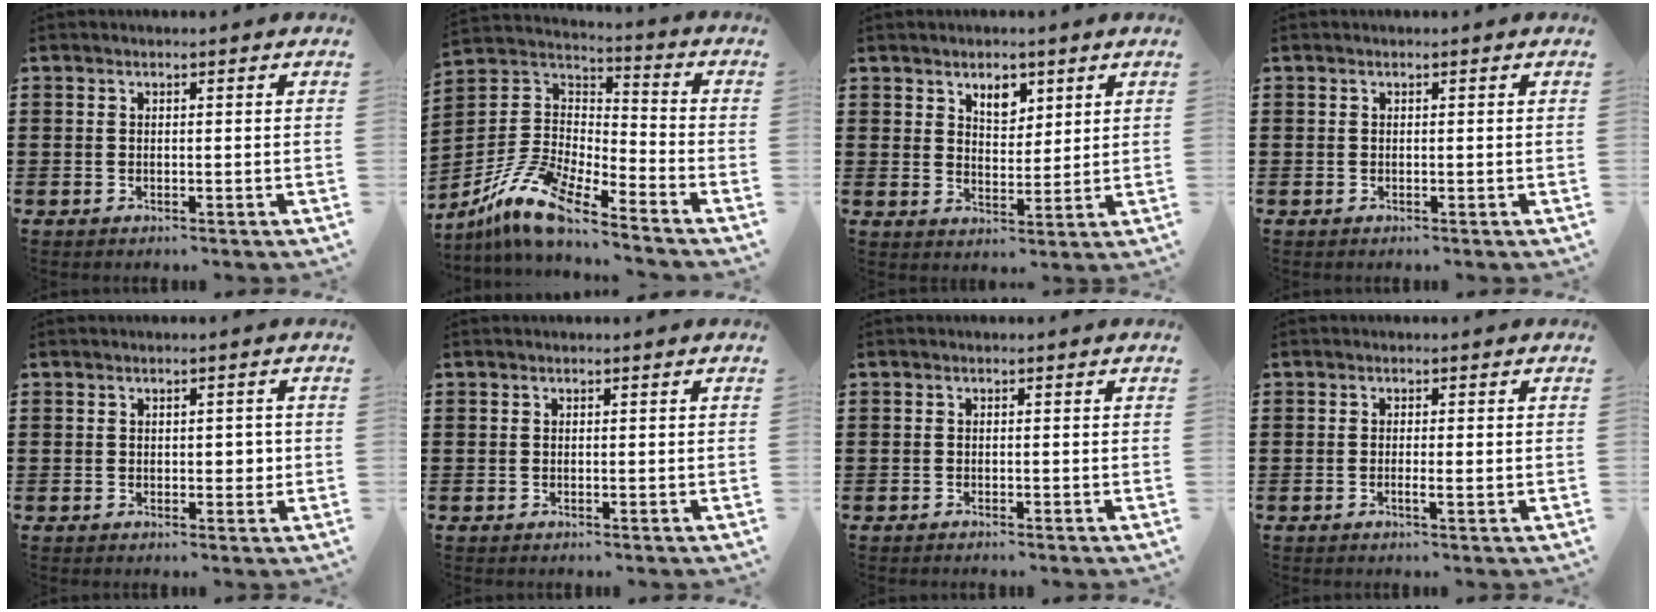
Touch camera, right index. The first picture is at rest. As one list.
[{"total": 11.2, "force": [-9.0, 2.6, 6.2], "torque": [-0.154, 0.014, -0.186]}, {"total": 4.2, "force": [2.8, 2.4, 2.0], "torque": [-0.032, 0.004, 0.048]}, {"total": 0.0}, {"total": 2.2, "force": [0.1, 1.3, 1.8], "torque": [-0.017, -0.002, -0.003]}, {"total": 0.0}, {"total": 0.5, "force": [-0.5, 0.0, 0.1], "torque": [-0.004, -0.002, -0.010]}, {"total": 1.5, "force": [-0.4, 0.2, 1.4], "torque": [-0.025, -0.001, -0.008]}]